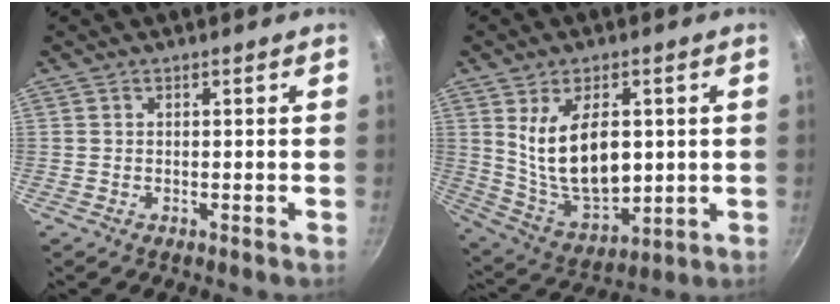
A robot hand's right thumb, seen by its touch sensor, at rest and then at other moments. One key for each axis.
{"total": 16.0, "fx": 2.2, "fy": 9.3, "fz": 12.8, "tx": -0.187, "ty": -0.031, "tz": 0.063}